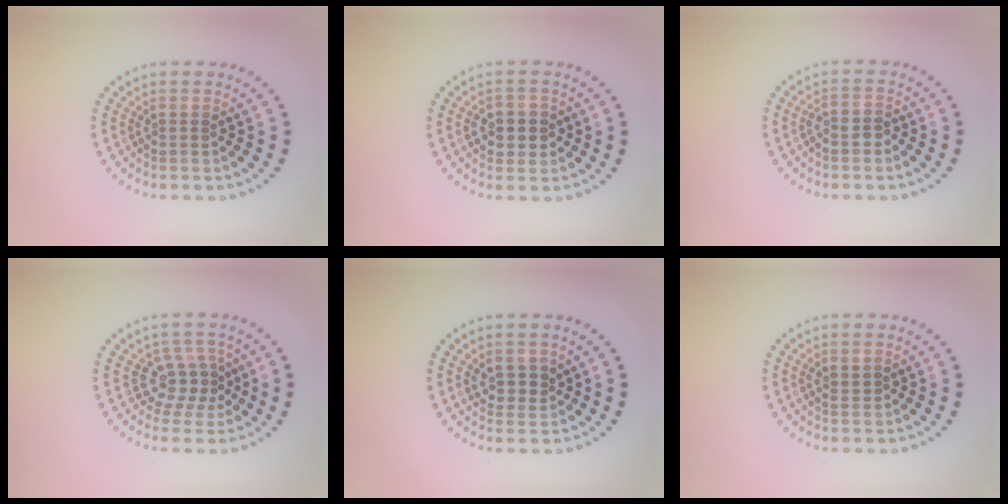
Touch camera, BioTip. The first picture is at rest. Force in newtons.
{"total": 2.9, "press": 2.8, "slide": 0.6}
{"total": 1.6, "press": 1.4, "slide": 0.8}
{"total": 3.0, "press": 2.3, "slide": 2.0}
{"total": 2.3, "press": 2.2, "slide": 0.8}
{"total": 0.7, "press": 0.6, "slide": 0.4}